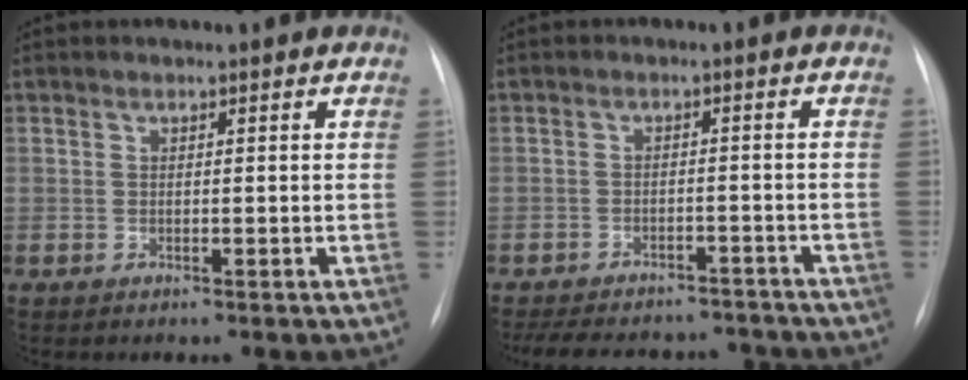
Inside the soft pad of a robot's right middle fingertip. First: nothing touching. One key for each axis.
{"total": 15.5, "fx": -13.8, "fy": 5.5, "fz": 4.6, "tx": -0.108, "ty": 0.006, "tz": -0.177}